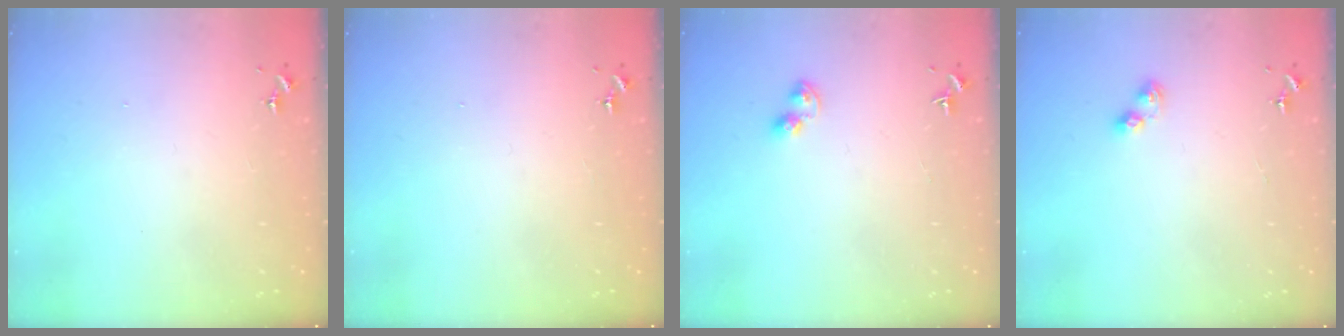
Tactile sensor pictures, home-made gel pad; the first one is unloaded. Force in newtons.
{"total": 0.0}
{"total": 4.5, "press": 4.5, "slide": 0.5}
{"total": 4.9, "press": 4.9, "slide": 0.5}